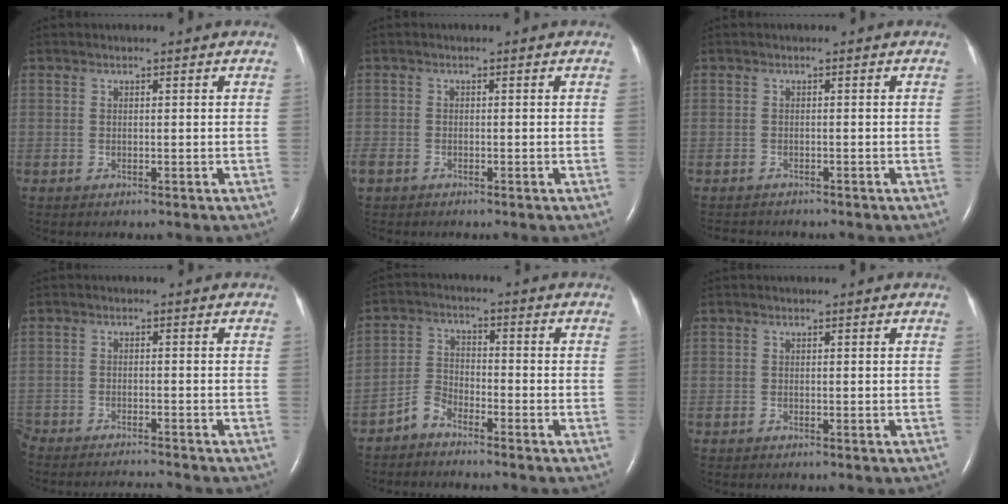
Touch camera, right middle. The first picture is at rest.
{"total": 2.5, "force": [-1.9, 1.4, 0.9], "torque": [-0.023, -0.002, -0.033]}
{"total": 3.4, "force": [-3.1, 1.1, 0.9], "torque": [-0.012, -0.006, -0.041]}
{"total": 8.0, "force": [-7.8, 0.0, 1.7], "torque": [-0.026, -0.008, -0.124]}
{"total": 3.7, "force": [-3.2, 1.3, 1.1], "torque": [-0.026, -0.004, -0.066]}
{"total": 0.0}